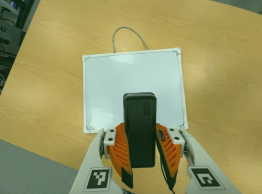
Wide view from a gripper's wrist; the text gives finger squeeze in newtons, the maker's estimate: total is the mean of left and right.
{"total": 6.2, "left": 5.4, "right": 7.0}